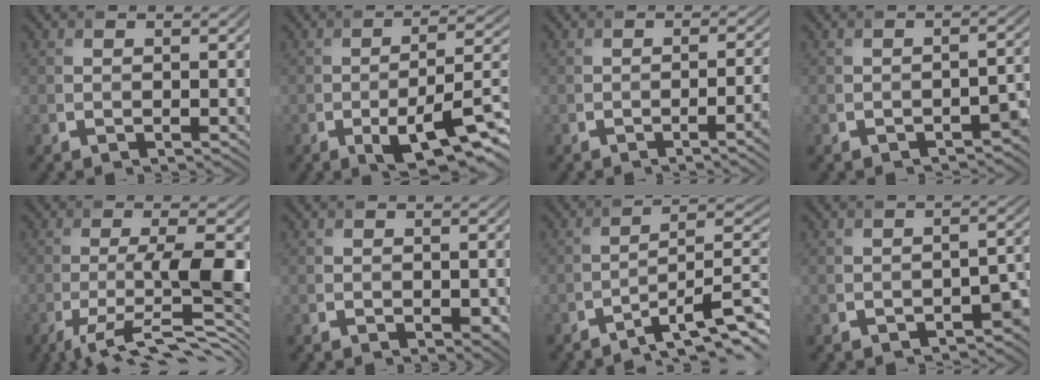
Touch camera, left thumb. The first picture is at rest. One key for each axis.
{"total": 9.1, "fx": -3.5, "fy": 2.8, "fz": 7.9, "tx": -0.135, "ty": -0.011, "tz": -0.053}
{"total": 4.6, "fx": -1.6, "fy": 1.3, "fz": 4.2, "tx": -0.047, "ty": 0.003, "tz": -0.025}
{"total": 3.5, "fx": -2.3, "fy": 1.3, "fz": 2.3, "tx": -0.024, "ty": -0.001, "tz": -0.028}
{"total": 10.8, "fx": -2.9, "fy": 2.6, "fz": 10.1, "tx": -0.170, "ty": -0.005, "tz": -0.045}
{"total": 1.3, "fx": -0.2, "fy": 0.9, "fz": 1.0, "tx": -0.016, "ty": -0.007, "tz": 0.002}
{"total": 8.5, "fx": -5.4, "fy": 1.5, "fz": 6.4, "tx": -0.093, "ty": 0.011, "tz": -0.086}
{"total": 4.7, "fx": -3.0, "fy": 2.1, "fz": 3.0, "tx": -0.031, "ty": -0.007, "tz": -0.040}